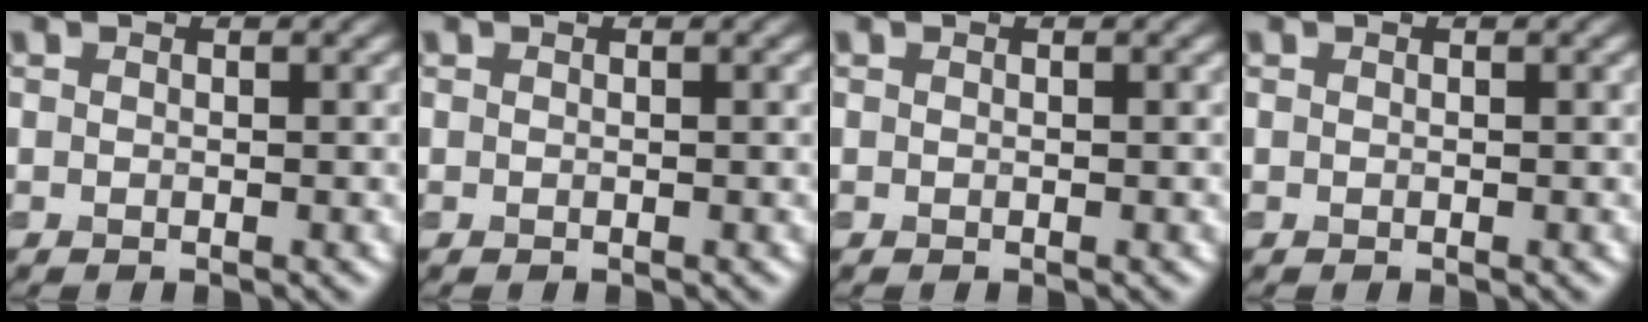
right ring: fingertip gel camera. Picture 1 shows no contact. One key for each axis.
{"total": 0.0}
{"total": 0.0}
{"total": 0.0}